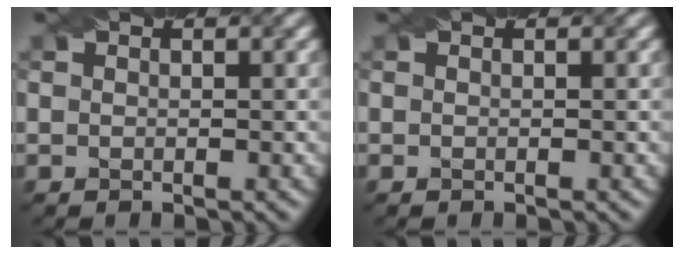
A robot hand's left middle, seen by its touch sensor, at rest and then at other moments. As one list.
[{"total": 0.0}]